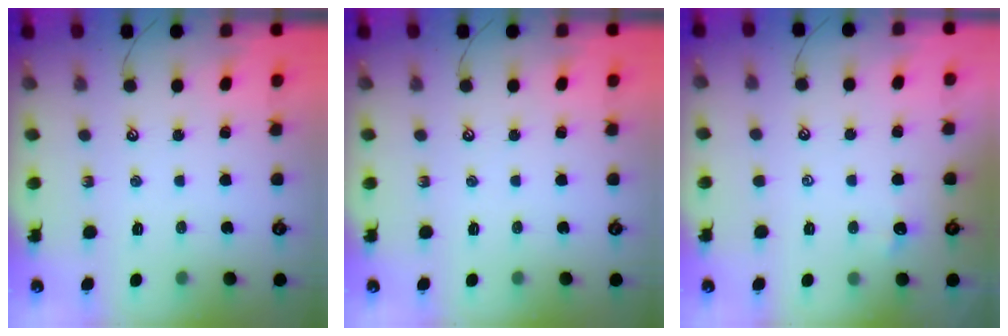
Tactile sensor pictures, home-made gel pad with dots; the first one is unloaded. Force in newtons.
{"total": 0.0}
{"total": 1.1, "press": 1.0, "slide": 0.4}